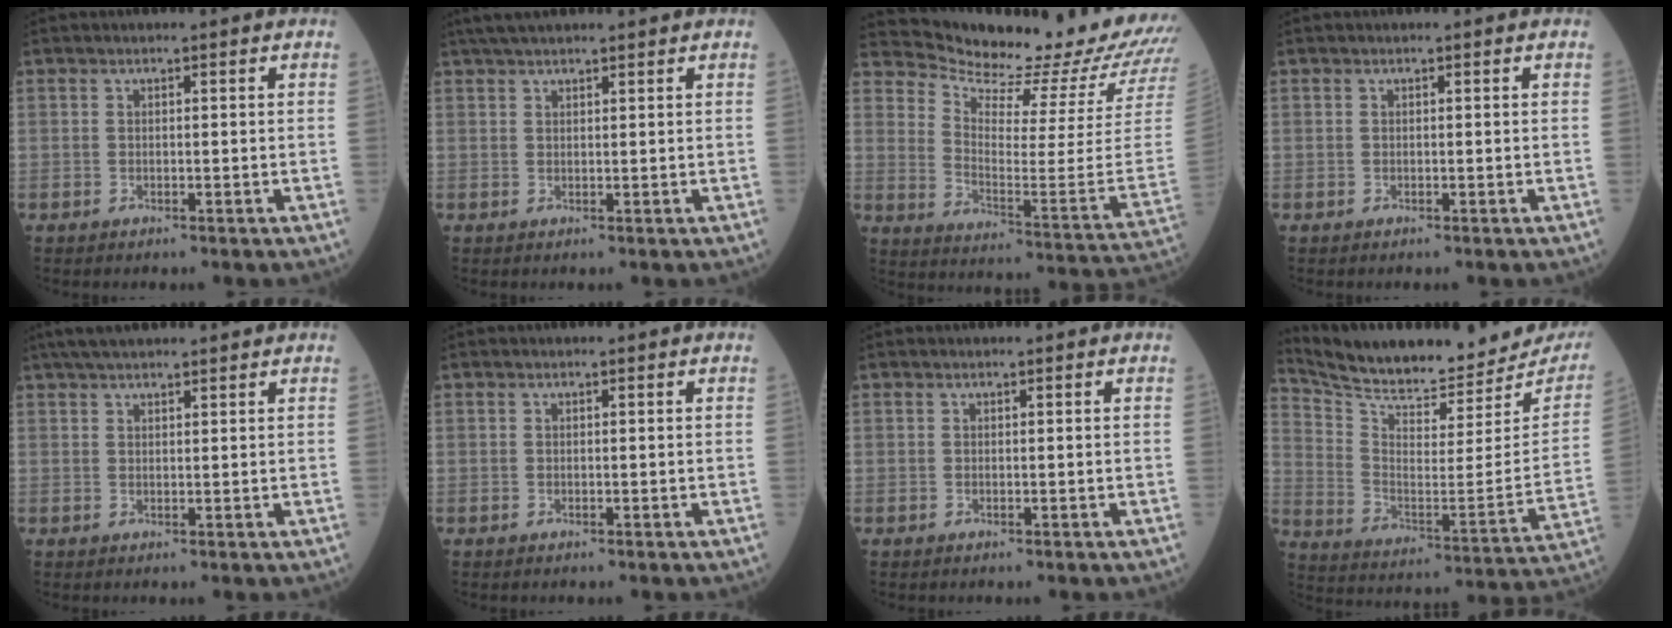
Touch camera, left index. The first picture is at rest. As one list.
[{"total": 5.7, "force": [4.8, 0.8, 2.9], "torque": [-0.045, 0.037, 0.084]}, {"total": 22.4, "force": [21.6, 0.6, 6.1], "torque": [-0.121, -0.130, 0.280]}, {"total": 0.0}, {"total": 6.9, "force": [5.8, 1.2, 3.5], "torque": [-0.054, 0.037, 0.096]}, {"total": 0.0}, {"total": 0.0}, {"total": 24.1, "force": [22.3, 4.9, 7.7], "torque": [-0.137, -0.071, 0.311]}]